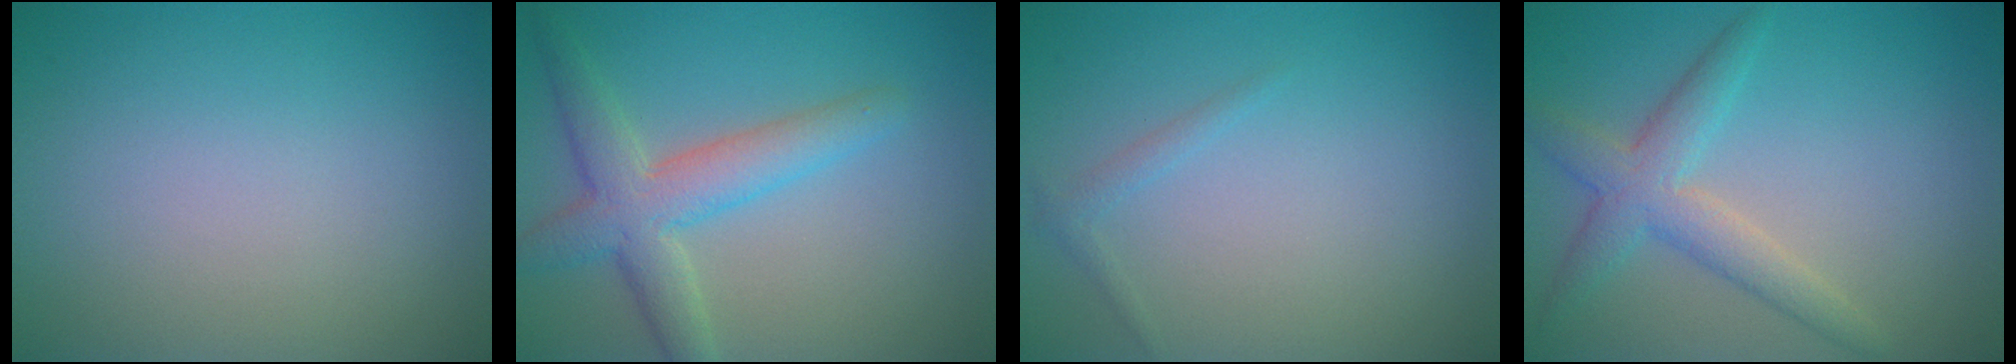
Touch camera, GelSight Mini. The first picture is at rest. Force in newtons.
{"total": 4.9, "press": 4.9, "slide": 0.2}
{"total": 0.9, "press": 0.9, "slide": 0.1}
{"total": 3.7, "press": 3.7, "slide": 0.1}